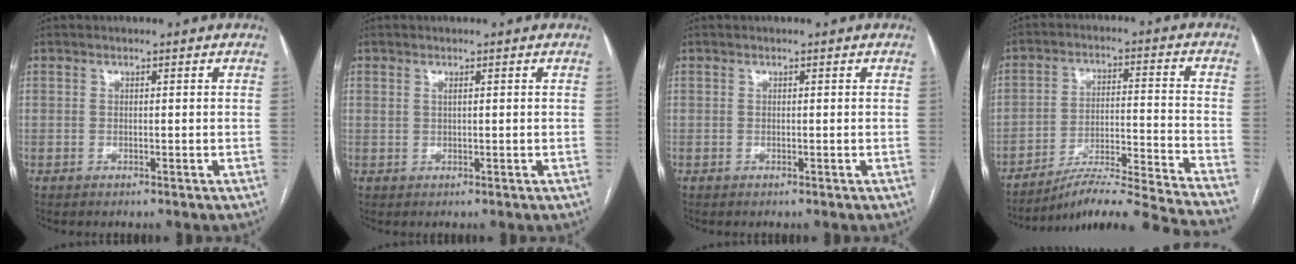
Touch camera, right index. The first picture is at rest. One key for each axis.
{"total": 0.6, "fx": 0.3, "fy": 0.1, "fz": 0.4, "tx": -0.013, "ty": 0.004, "tz": 0.008}
{"total": 0.0}
{"total": 20.6, "fx": -19.1, "fy": -2.5, "fz": 7.4, "tx": -0.077, "ty": -0.017, "tz": -0.278}